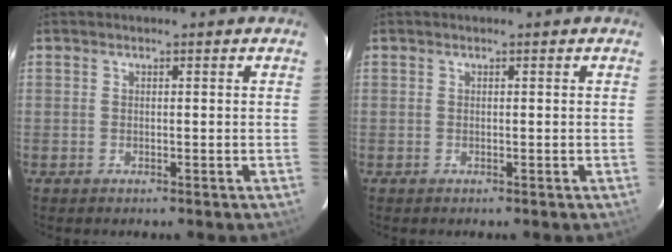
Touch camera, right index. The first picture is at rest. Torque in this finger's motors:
{"motor_torque": [0.00, 0.00, 0.00, 0.01]}